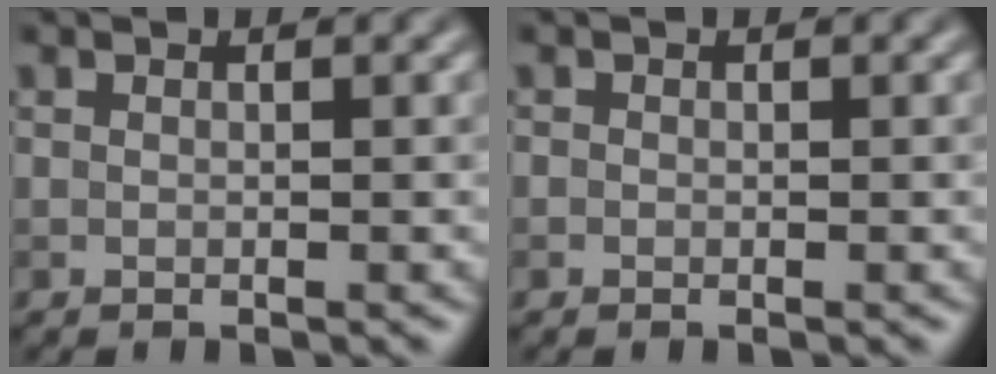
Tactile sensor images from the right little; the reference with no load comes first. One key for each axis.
{"total": 0.0}